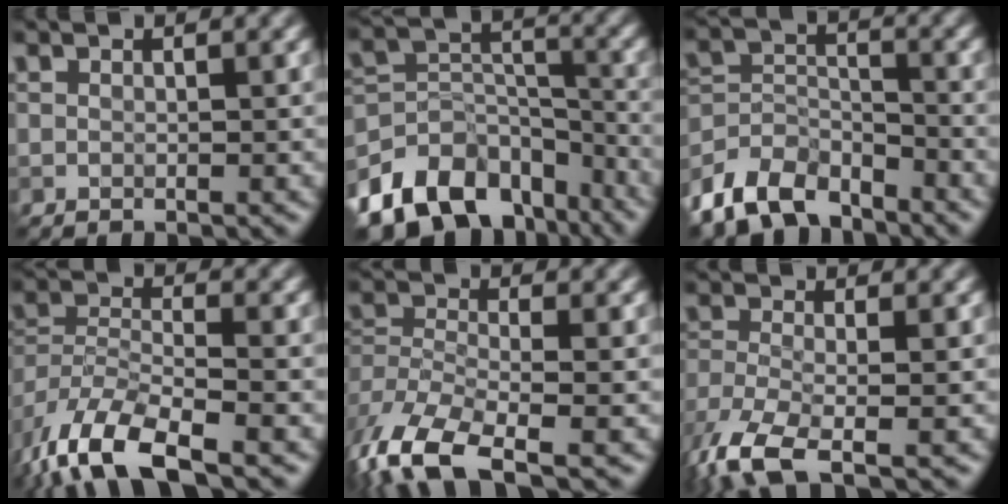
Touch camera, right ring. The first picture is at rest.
{"total": 10.9, "force": [-7.5, 6.4, 4.5], "torque": [-0.073, 0.009, -0.129]}
{"total": 7.6, "force": [-6.0, 3.7, 2.8], "torque": [-0.052, -0.006, -0.124]}
{"total": 9.6, "force": [-6.5, 3.5, 6.2], "torque": [-0.115, -0.010, -0.128]}
{"total": 9.1, "force": [-5.8, 3.6, 6.1], "torque": [-0.130, -0.018, -0.118]}
{"total": 6.6, "force": [-4.0, 2.2, 4.7], "torque": [-0.105, -0.018, -0.089]}